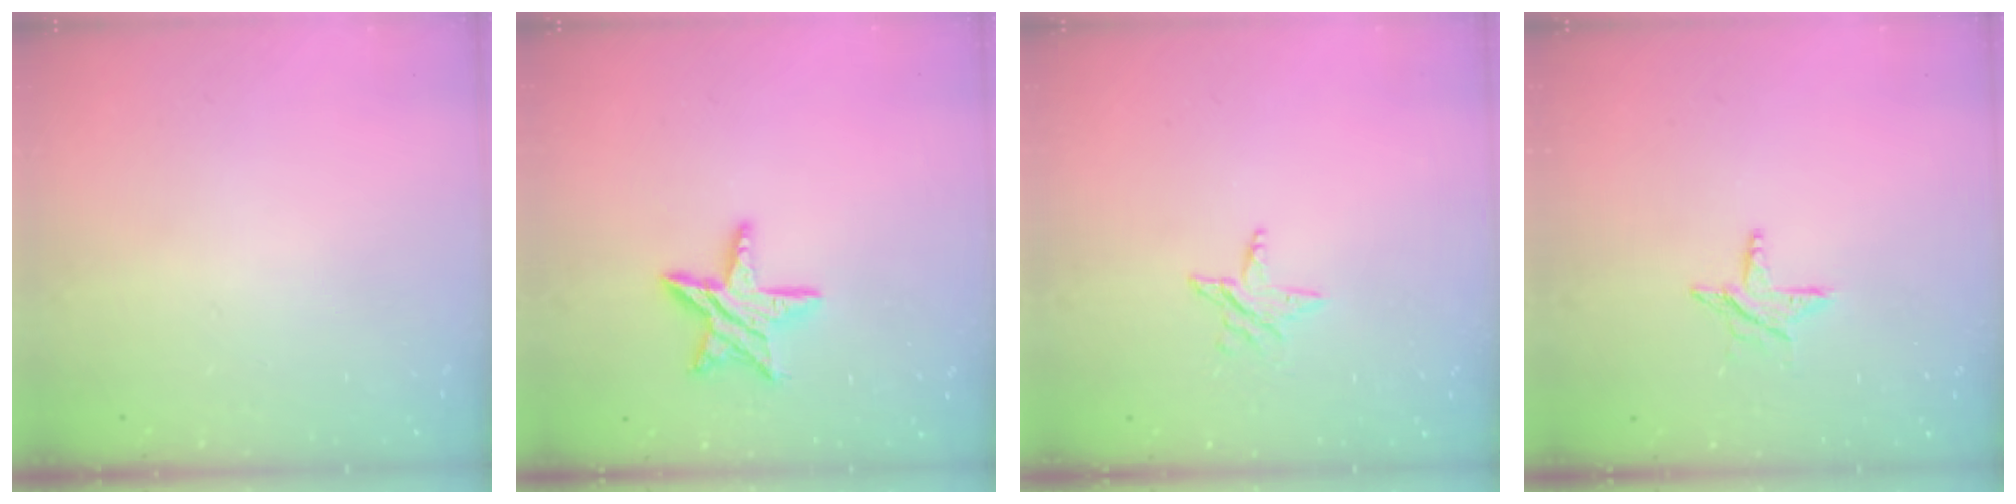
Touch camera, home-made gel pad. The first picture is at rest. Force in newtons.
{"total": 12.0, "press": 12.0, "slide": 0.8}
{"total": 3.6, "press": 3.6, "slide": 0.2}
{"total": 5.7, "press": 5.7, "slide": 0.4}